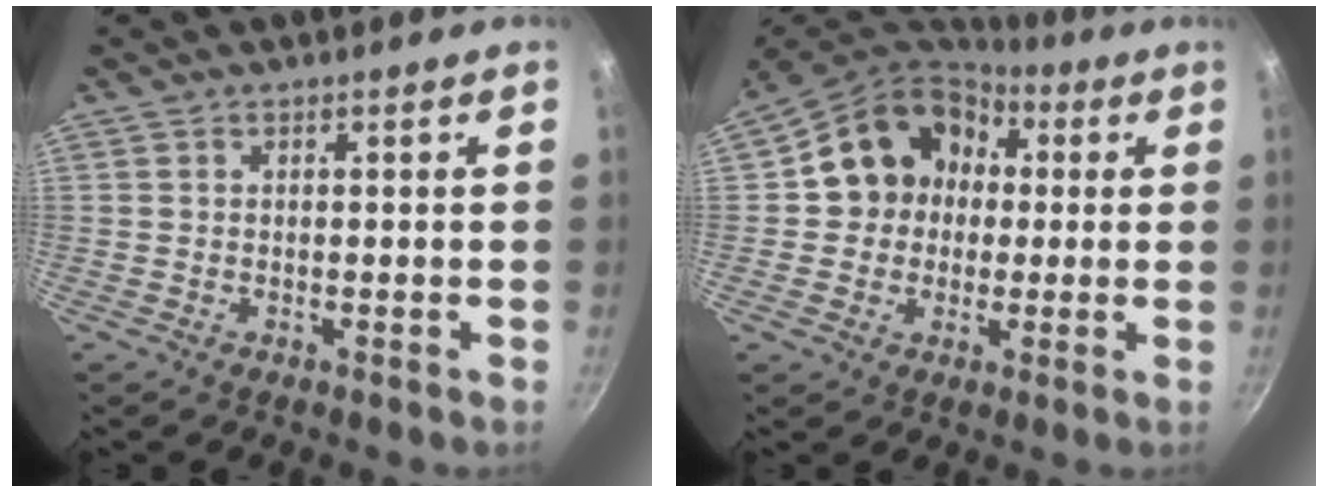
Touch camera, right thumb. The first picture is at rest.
{"total": 15.0, "force": [1.9, 13.2, 6.8], "torque": [-0.081, 0.031, 0.013]}